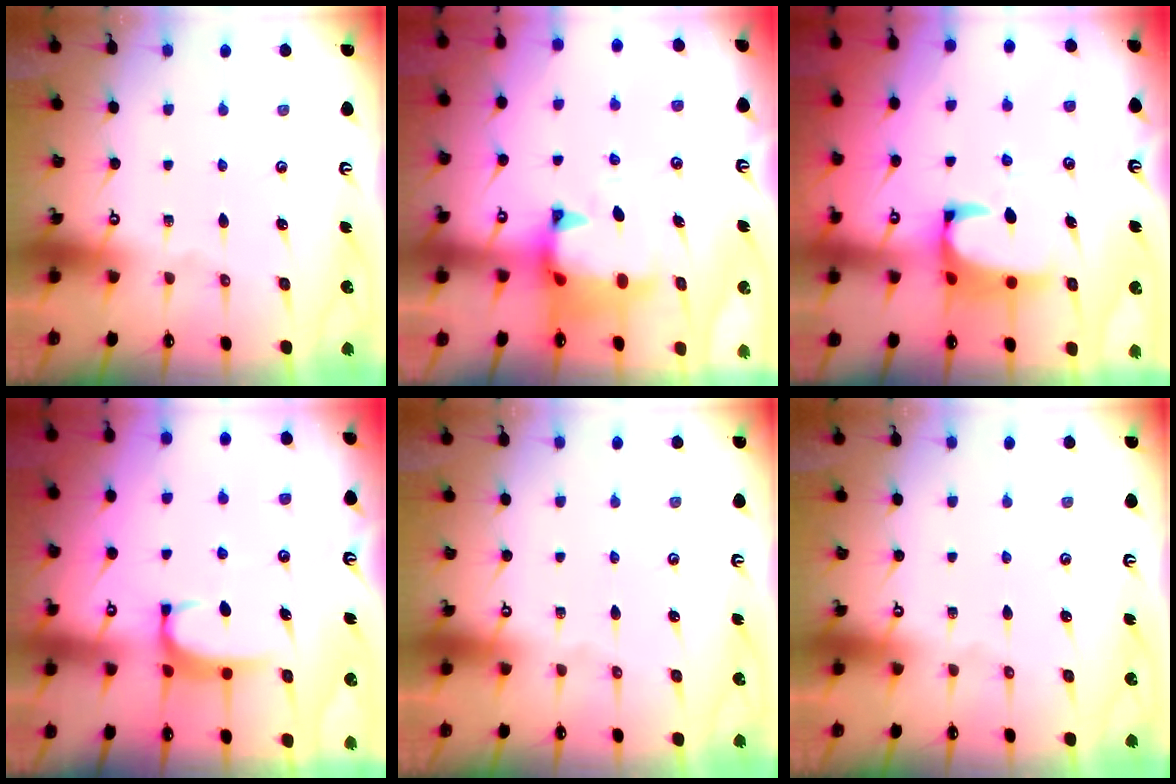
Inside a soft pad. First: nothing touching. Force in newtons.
{"total": 2.7, "press": 2.3, "slide": 1.4}
{"total": 5.8, "press": 5.7, "slide": 1.3}
{"total": 1.8, "press": 1.7, "slide": 0.5}
{"total": 0.0}
{"total": 0.0}